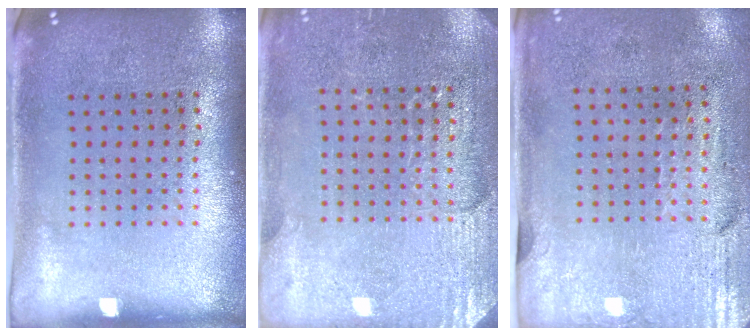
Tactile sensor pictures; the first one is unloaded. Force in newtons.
{"total": 2.9, "press": 2.8, "slide": 0.6}
{"total": 2.9, "press": 2.5, "slide": 1.5}